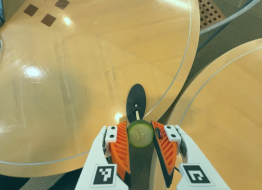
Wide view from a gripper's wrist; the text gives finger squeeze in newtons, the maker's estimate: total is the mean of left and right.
{"total": 7.6, "left": 7.7, "right": 7.6}